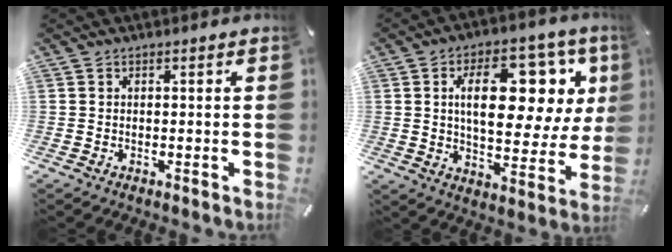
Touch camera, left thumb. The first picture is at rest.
{"total": 19.3, "force": [6.8, 10.2, 14.9], "torque": [-0.215, -0.024, 0.109]}